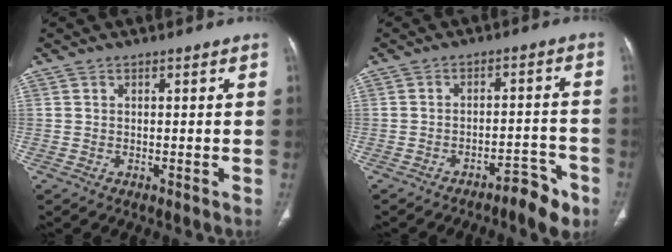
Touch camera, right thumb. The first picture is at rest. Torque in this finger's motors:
{"motor_torque": [0.76, 0.91, -0.31, -0.10, 0.00]}